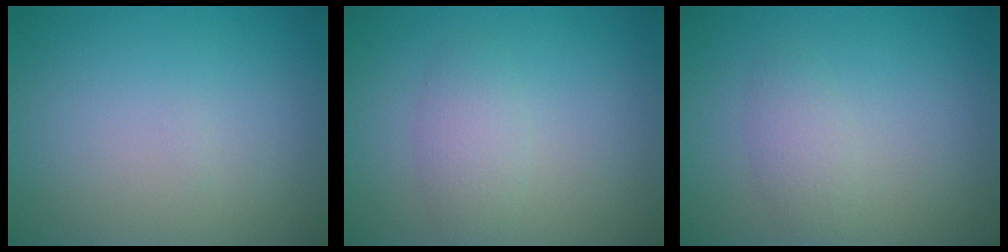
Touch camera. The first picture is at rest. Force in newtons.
{"total": 2.1, "press": 2.1, "slide": 0.1}
{"total": 1.8, "press": 1.8, "slide": 0.1}